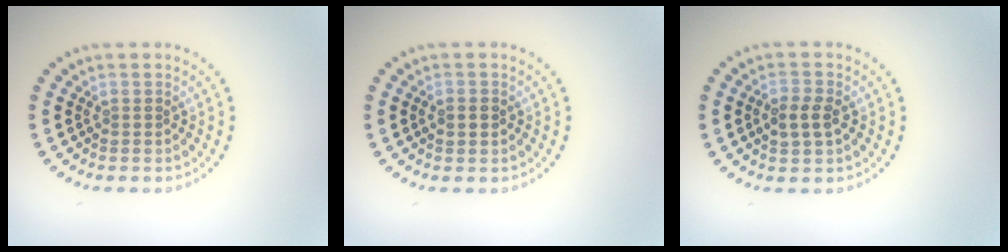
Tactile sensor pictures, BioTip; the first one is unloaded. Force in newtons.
{"total": 1.7, "press": 1.7, "slide": 0.1}
{"total": 2.4, "press": 2.4, "slide": 0.2}